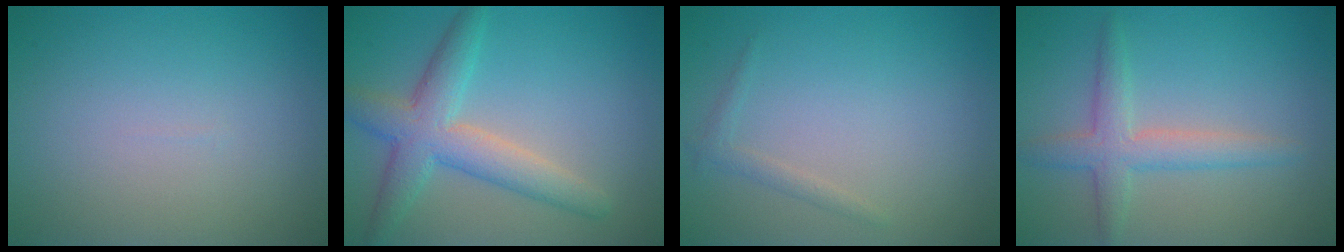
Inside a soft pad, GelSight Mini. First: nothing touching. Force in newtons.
{"total": 5.2, "press": 5.2, "slide": 0.2}
{"total": 1.0, "press": 1.0, "slide": 0.0}
{"total": 3.3, "press": 3.3, "slide": 0.2}